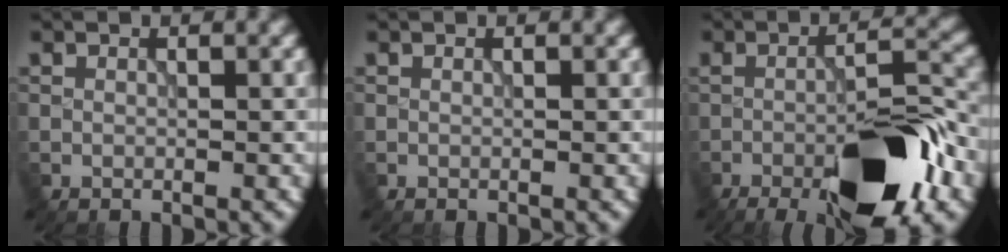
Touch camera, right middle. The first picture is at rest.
{"total": 0.0}
{"total": 12.1, "force": [-5.9, 3.6, 9.9], "torque": [-0.153, 0.000, -0.094]}